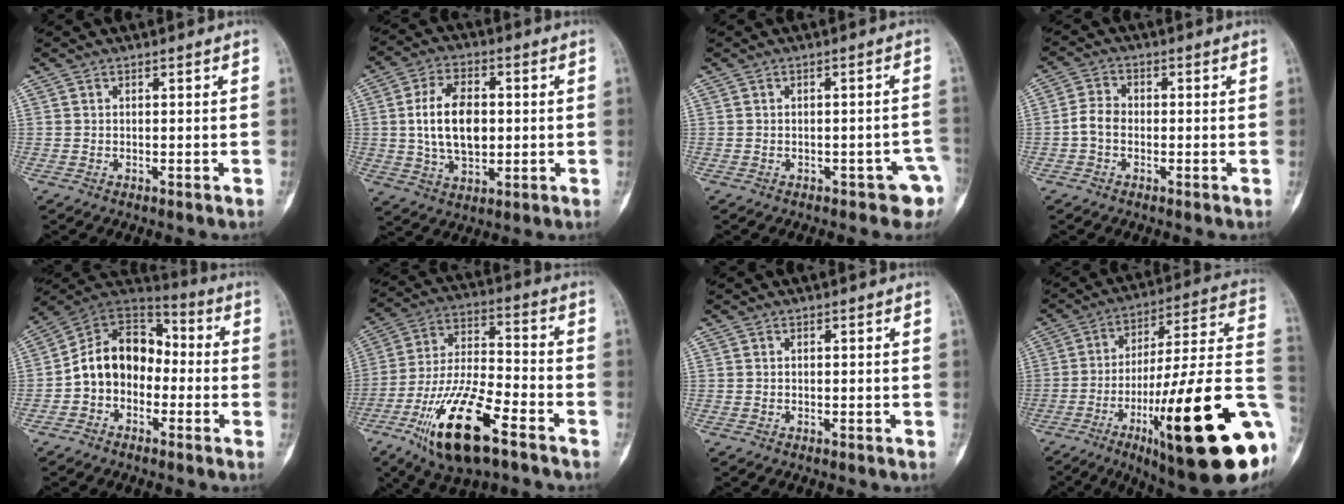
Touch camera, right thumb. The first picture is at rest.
{"total": 12.1, "force": [0.8, 7.3, 9.6], "torque": [-0.161, 0.002, 0.019]}
{"total": 4.6, "force": [-2.4, 2.5, 3.0], "torque": [-0.019, 0.021, -0.027]}
{"total": 3.8, "force": [-1.0, 2.8, 2.4], "torque": [-0.044, 0.014, -0.027]}
{"total": 13.1, "force": [-2.2, 10.1, 8.0], "torque": [-0.109, 0.057, -0.053]}
{"total": 18.8, "force": [-10.3, 6.4, 14.4], "torque": [-0.277, 0.050, -0.186]}
{"total": 0.0}
{"total": 31.2, "force": [-9.9, 6.4, 28.8], "torque": [-0.376, 0.027, -0.144]}